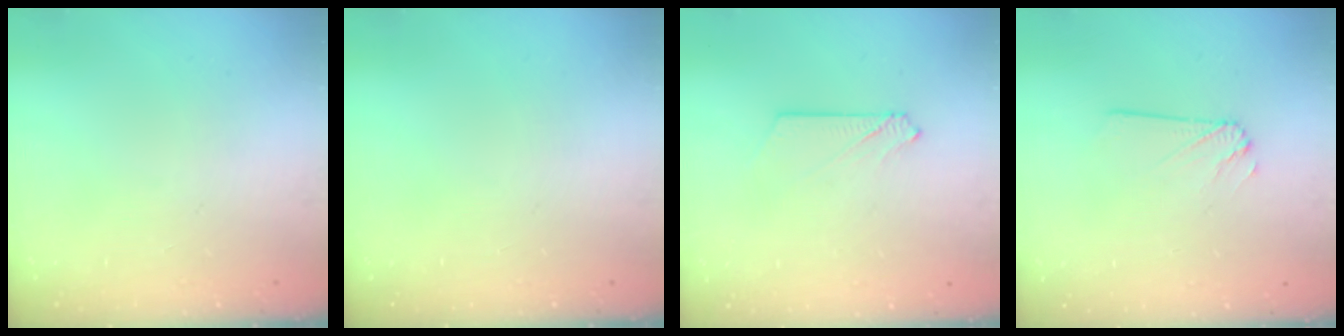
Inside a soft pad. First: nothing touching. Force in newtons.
{"total": 0.0}
{"total": 2.9, "press": 2.9, "slide": 0.4}
{"total": 1.8, "press": 1.8, "slide": 0.0}